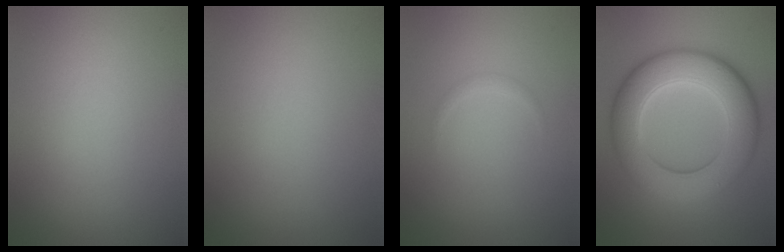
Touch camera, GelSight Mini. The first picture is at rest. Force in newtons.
{"total": 0.0}
{"total": 0.6, "press": 0.6, "slide": 0.0}
{"total": 9.8, "press": 9.8, "slide": 0.7}